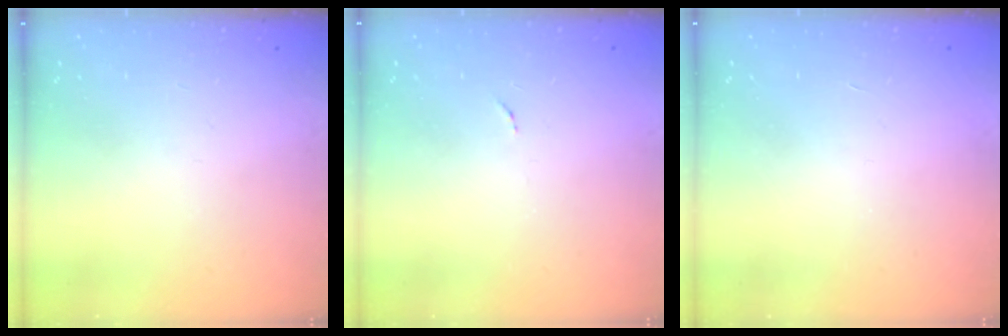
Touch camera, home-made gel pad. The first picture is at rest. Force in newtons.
{"total": 3.3, "press": 3.3, "slide": 0.2}
{"total": 1.7, "press": 1.7, "slide": 0.1}